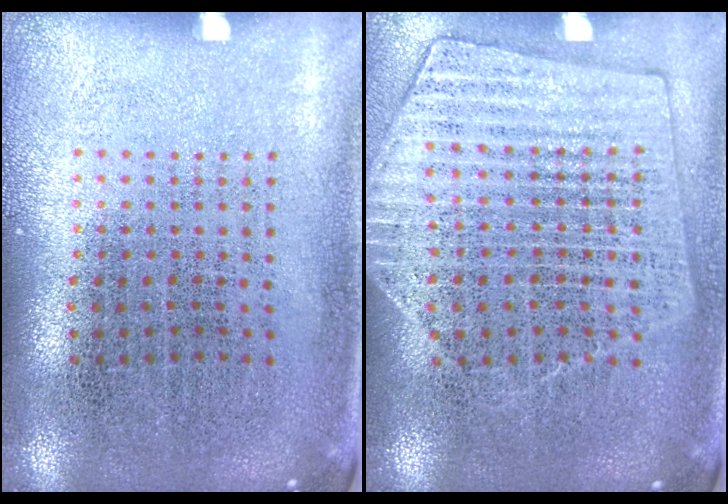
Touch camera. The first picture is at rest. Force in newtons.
{"total": 1.4, "press": 1.4, "slide": 0.3}